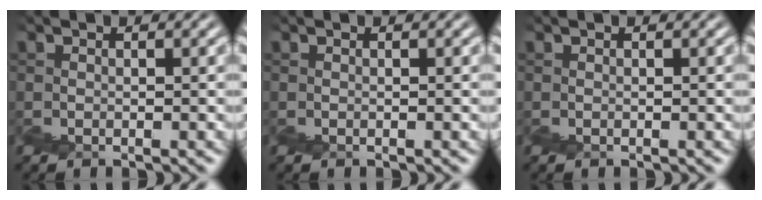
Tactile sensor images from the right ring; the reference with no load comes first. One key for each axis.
{"total": 0.0}
{"total": 0.0}